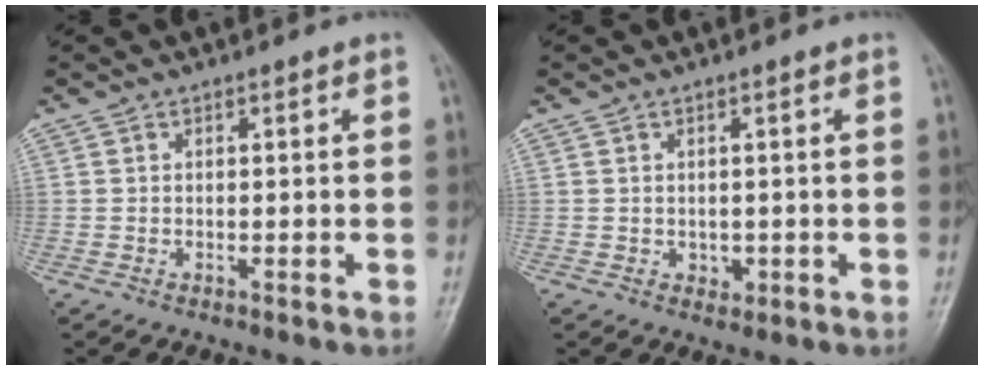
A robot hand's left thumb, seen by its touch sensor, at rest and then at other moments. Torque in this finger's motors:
{"motor_torque": [-0.02, 0.00, 0.02, 0.01, 0.00]}